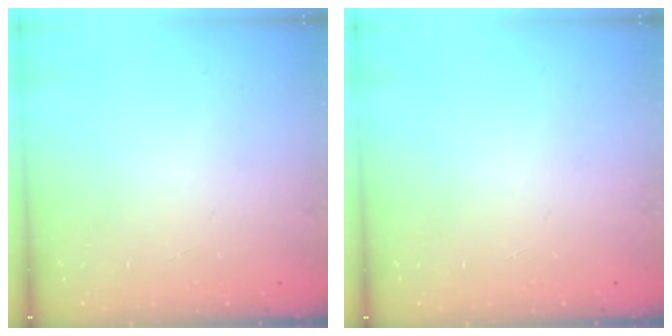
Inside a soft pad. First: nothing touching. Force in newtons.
{"total": 0.0}